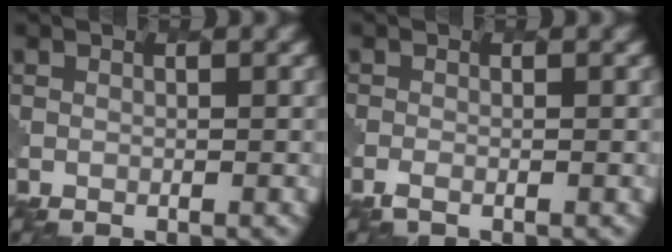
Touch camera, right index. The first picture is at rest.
{"total": 0.9, "force": [-0.7, 0.2, 0.5], "torque": [-0.010, -0.004, -0.018]}